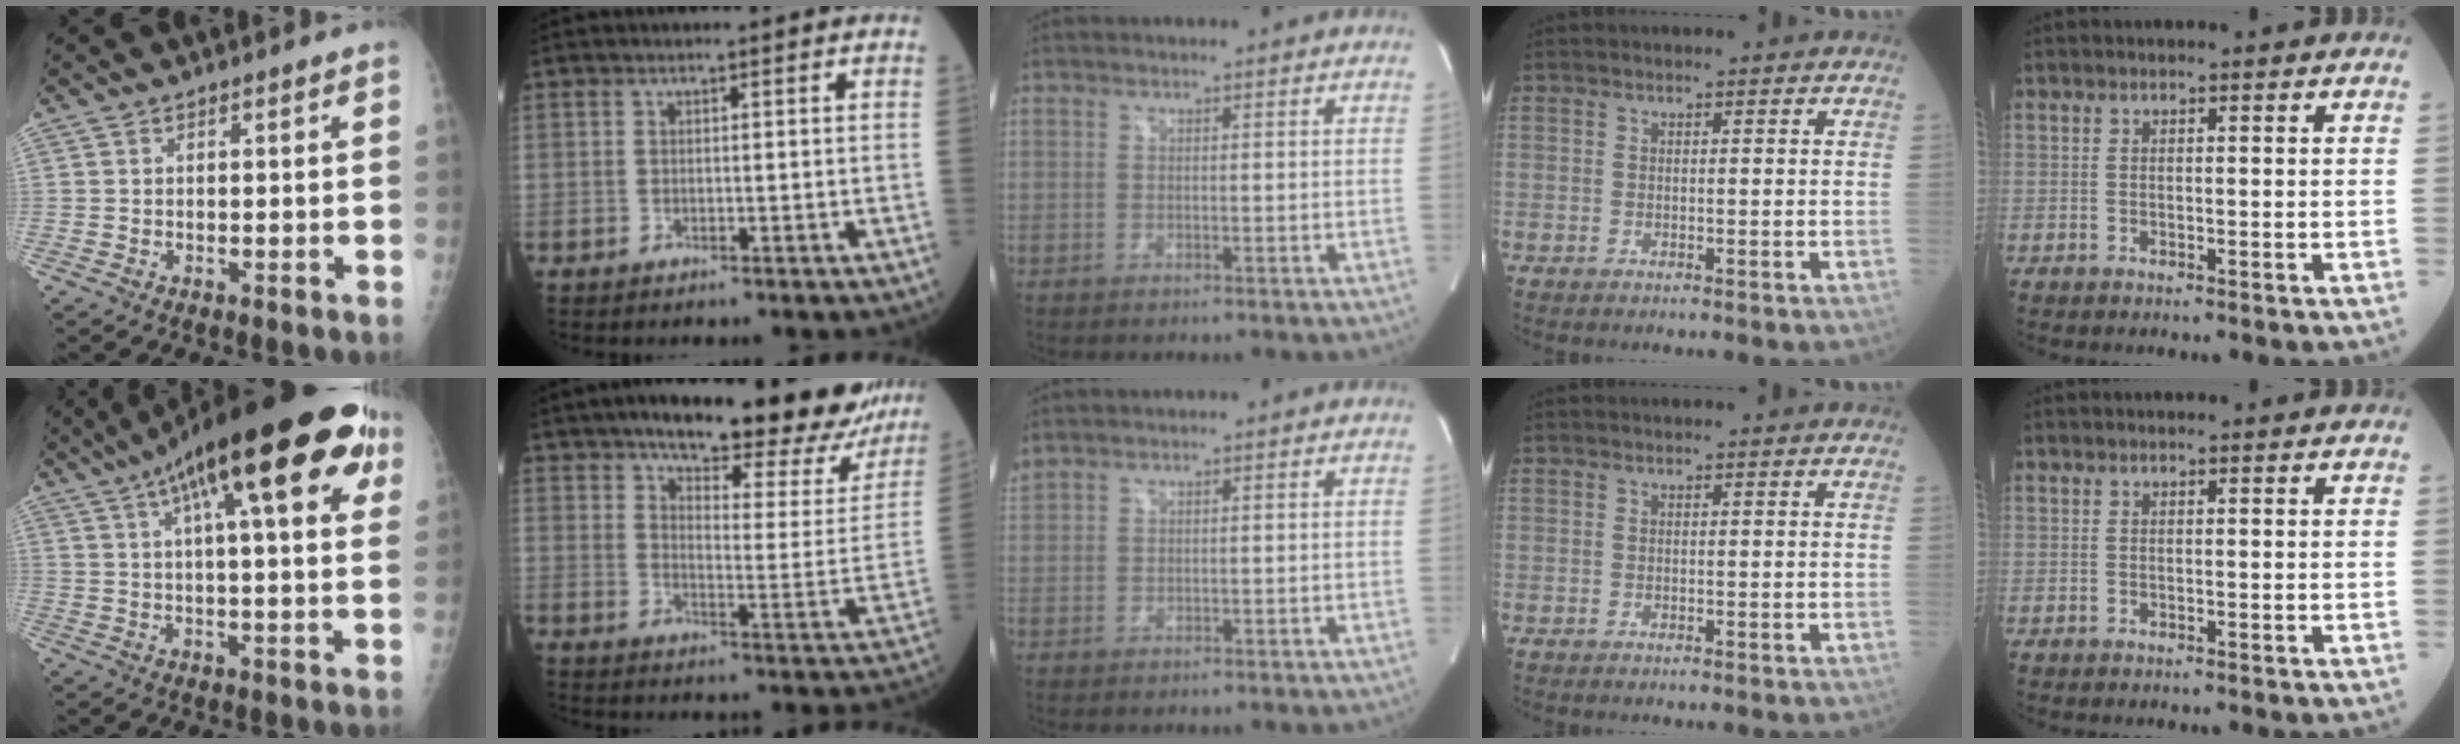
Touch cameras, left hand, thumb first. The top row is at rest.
{"thumb": {"total": 25.6, "force": [11.4, 7.3, 21.7], "torque": [-0.317, 0.020, 0.161]}, "index": {"total": 23.1, "force": [19.4, 4.8, 11.6], "torque": [-0.143, -0.041, 0.228]}, "middle": {"total": 1.6, "force": [1.5, 0.2, 0.4], "torque": [-0.026, 0.020, 0.038]}}